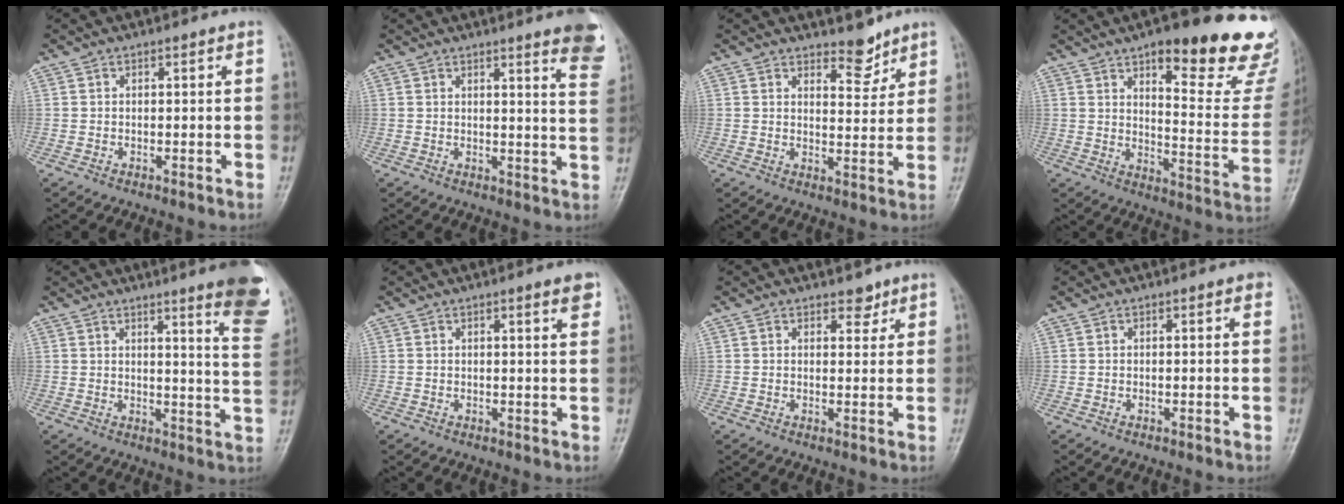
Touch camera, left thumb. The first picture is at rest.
{"total": 9.4, "force": [6.6, 1.2, 6.6], "torque": [-0.057, -0.033, 0.059]}
{"total": 4.7, "force": [3.9, 1.9, 1.7], "torque": [-0.003, -0.034, 0.060]}
{"total": 24.3, "force": [15.4, 7.3, 17.3], "torque": [-0.176, -0.081, 0.200]}
{"total": 13.7, "force": [8.9, 1.5, 10.3], "torque": [-0.102, -0.053, 0.094]}
{"total": 3.0, "force": [1.8, 0.3, 2.4], "torque": [-0.030, -0.009, 0.022]}
{"total": 2.6, "force": [1.9, 1.4, 1.0], "torque": [0.004, -0.012, 0.026]}
{"total": 0.9, "force": [0.5, 0.2, 0.7], "torque": [-0.011, 0.000, 0.003]}